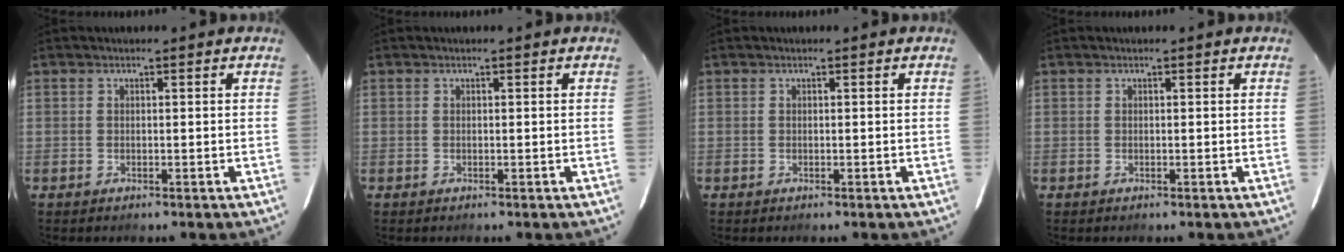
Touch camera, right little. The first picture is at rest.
{"total": 0.0}
{"total": 0.0}
{"total": 0.0}